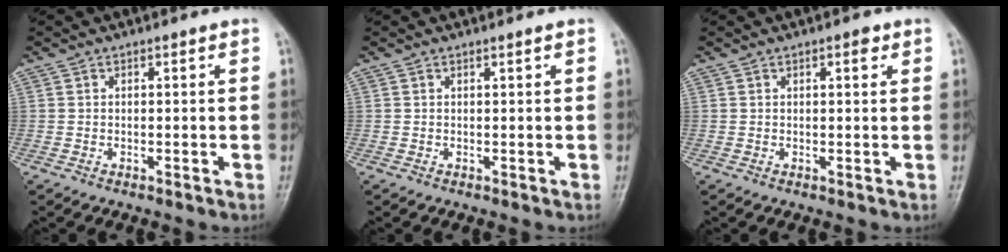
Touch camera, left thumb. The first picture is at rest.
{"total": 0.0}
{"total": 1.7, "force": [0.9, 0.7, 1.3], "torque": [-0.014, -0.001, 0.010]}